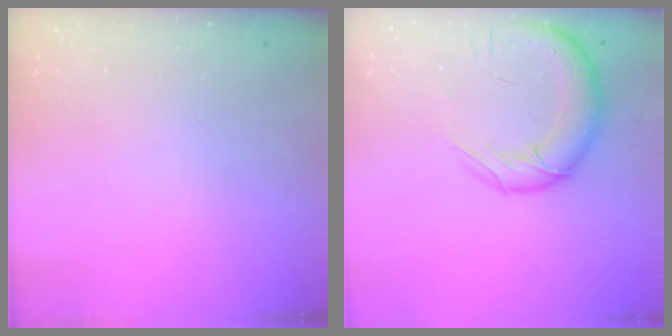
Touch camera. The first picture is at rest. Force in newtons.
{"total": 17.6, "press": 17.3, "slide": 3.5}